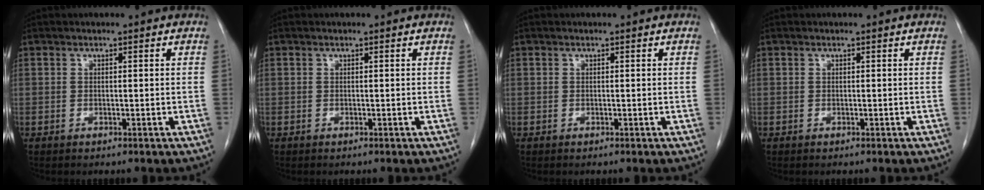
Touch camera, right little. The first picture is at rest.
{"total": 0.0}
{"total": 0.0}
{"total": 0.0}